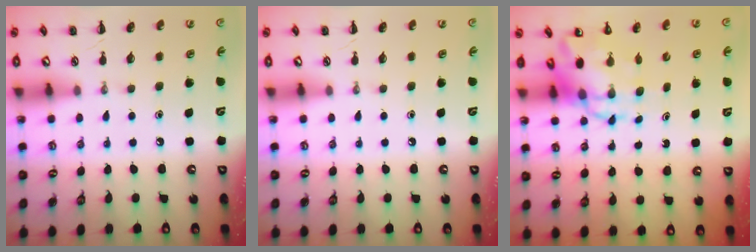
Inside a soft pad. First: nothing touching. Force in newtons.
{"total": 0.0}
{"total": 8.9, "press": 8.5, "slide": 2.7}